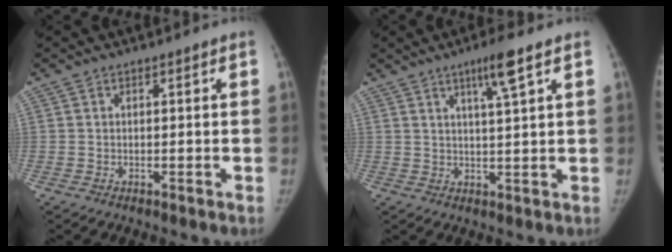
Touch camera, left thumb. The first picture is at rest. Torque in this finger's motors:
{"motor_torque": [0.85, 0.11, 0.59, -0.40, 0.17]}